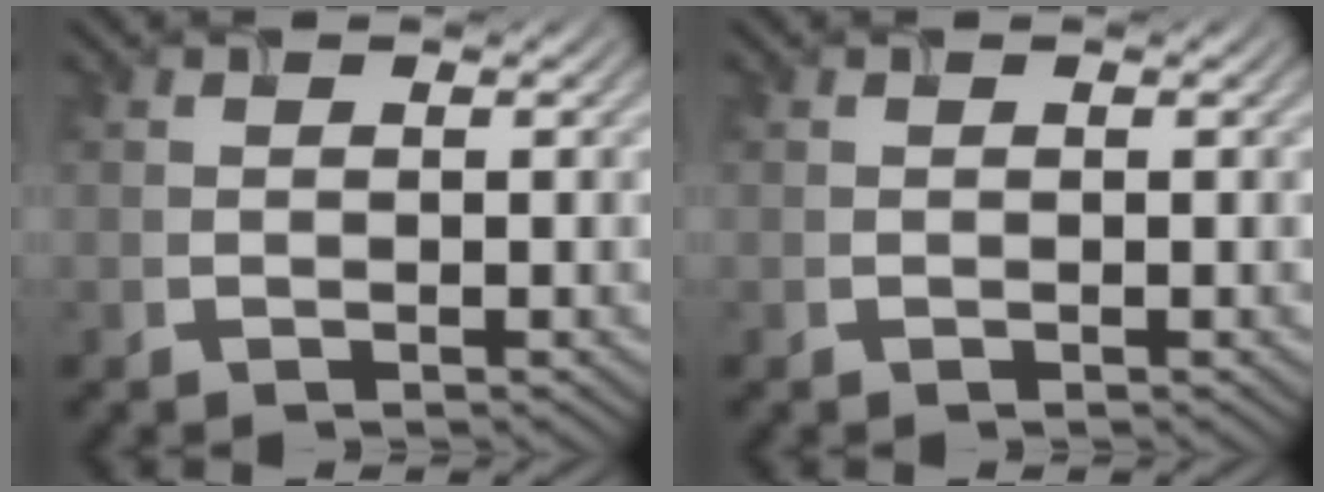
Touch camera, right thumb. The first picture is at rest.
{"total": 0.0}